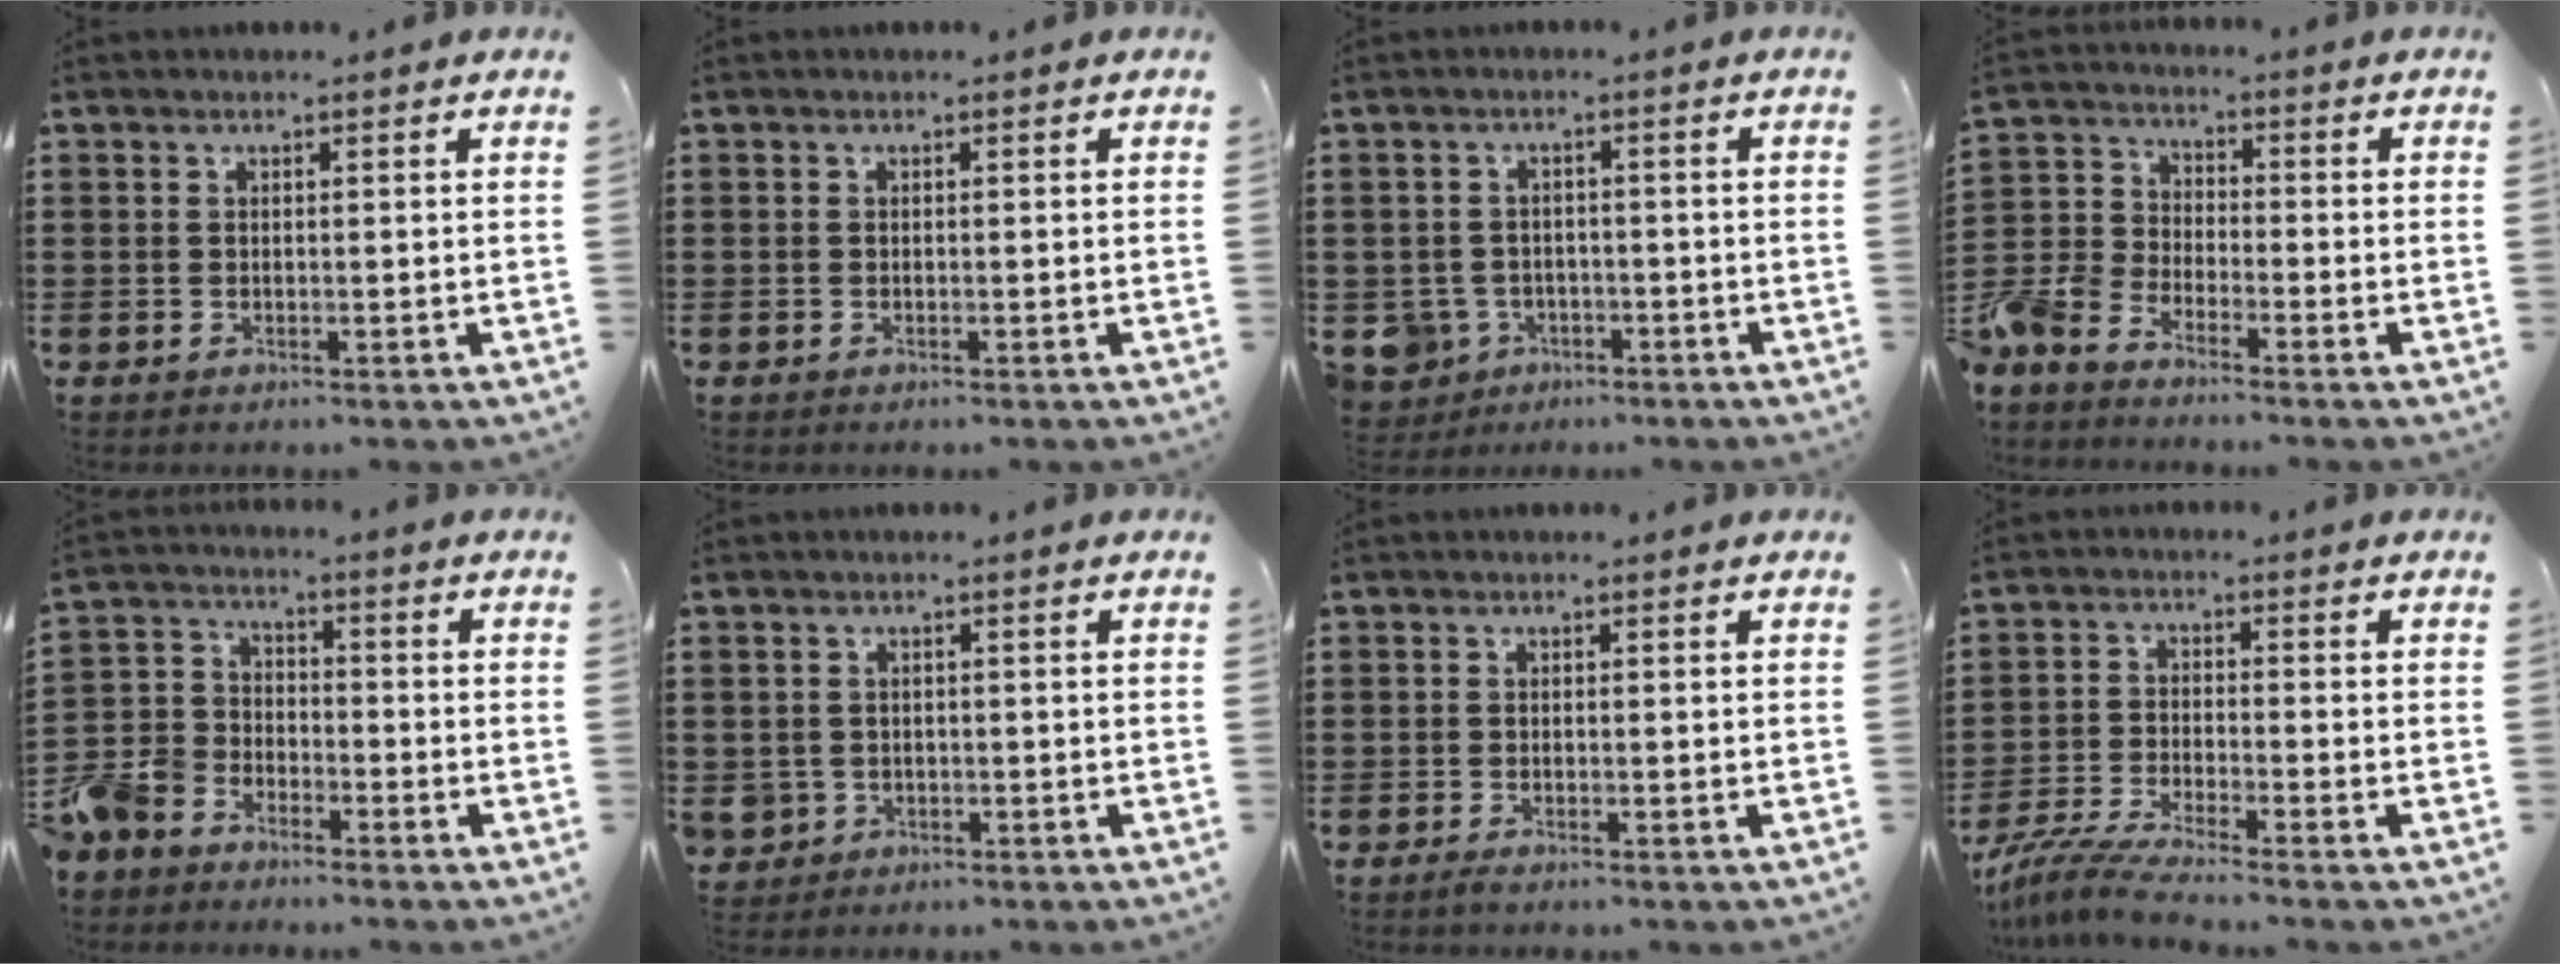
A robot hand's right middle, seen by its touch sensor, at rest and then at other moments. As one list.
[{"total": 0.0}, {"total": 3.9, "force": [-2.3, 2.9, 1.3], "torque": [-0.059, -0.005, -0.054]}, {"total": 6.5, "force": [-6.0, 2.1, 1.4], "torque": [-0.061, 0.003, -0.127]}, {"total": 6.6, "force": [-5.3, 3.9, 0.6], "torque": [-0.053, 0.006, -0.114]}, {"total": 1.7, "force": [-0.6, 1.6, 0.1], "torque": [-0.010, 0.001, -0.015]}, {"total": 0.7, "force": [-0.6, 0.2, 0.4], "torque": [-0.010, -0.004, -0.011]}, {"total": 5.2, "force": [-4.7, -0.1, 2.2], "torque": [-0.066, -0.021, -0.098]}]